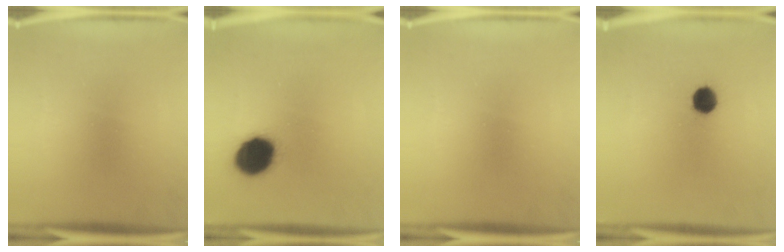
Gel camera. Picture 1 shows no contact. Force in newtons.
{"total": 13.1}
{"total": 0.0}
{"total": 5.2}